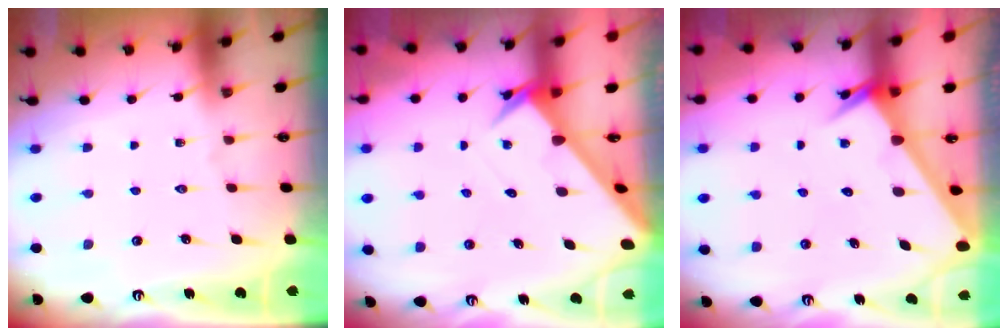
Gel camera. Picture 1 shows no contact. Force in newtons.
{"total": 3.0, "press": 3.0, "slide": 0.1}
{"total": 2.8, "press": 2.8, "slide": 0.1}